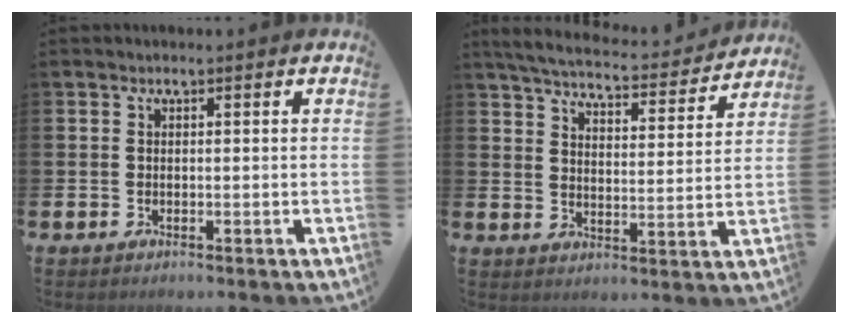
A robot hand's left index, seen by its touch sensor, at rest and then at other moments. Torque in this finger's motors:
{"motor_torque": [0.91, -1.23, 0.24, 0.01]}